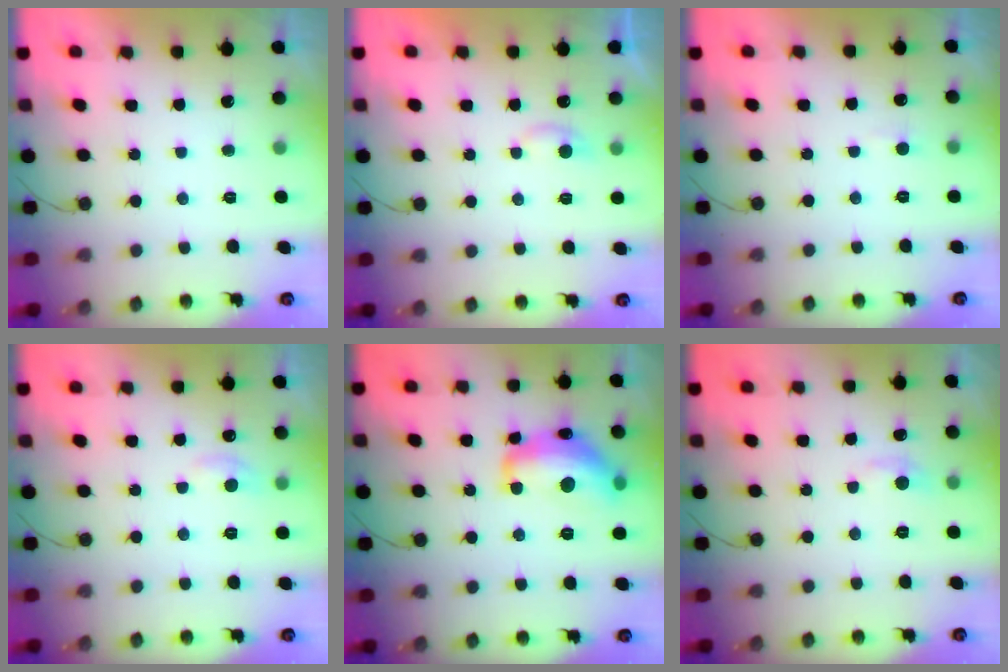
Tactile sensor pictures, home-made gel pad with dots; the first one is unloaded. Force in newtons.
{"total": 3.4, "press": 3.4, "slide": 0.3}
{"total": 3.7, "press": 3.7, "slide": 0.4}
{"total": 7.2, "press": 7.2, "slide": 0.9}
{"total": 16.7, "press": 16.6, "slide": 1.1}
{"total": 4.2, "press": 4.2, "slide": 0.6}